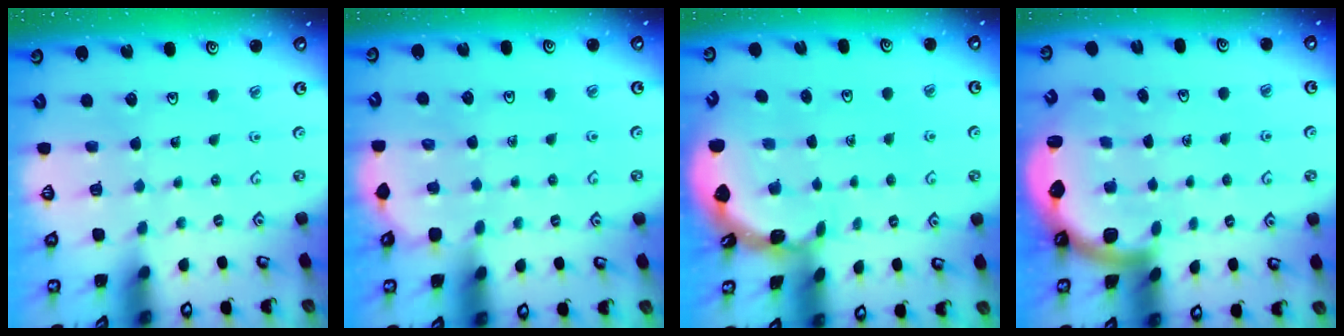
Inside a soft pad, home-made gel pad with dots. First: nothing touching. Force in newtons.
{"total": 2.4, "press": 2.4, "slide": 0.1}
{"total": 1.7, "press": 1.6, "slide": 0.1}
{"total": 2.7, "press": 2.6, "slide": 0.5}